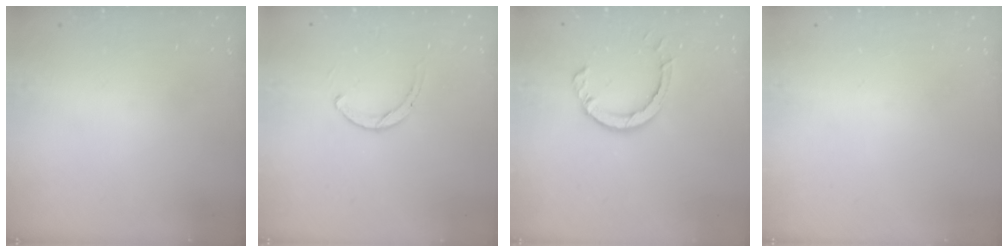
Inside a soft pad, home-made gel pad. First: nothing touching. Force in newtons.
{"total": 1.9, "press": 1.9, "slide": 0.2}
{"total": 5.5, "press": 5.5, "slide": 0.2}
{"total": 0.0}